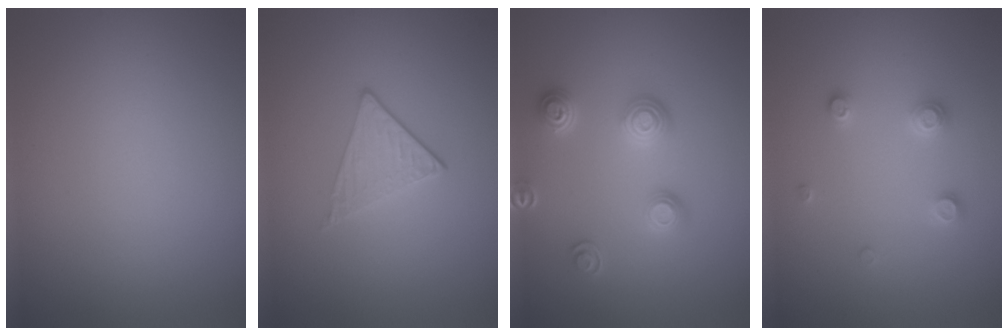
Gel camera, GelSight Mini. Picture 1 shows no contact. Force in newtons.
{"total": 1.7, "press": 1.4, "slide": 1.0}
{"total": 3.0, "press": 2.6, "slide": 1.3}
{"total": 1.8, "press": 1.7, "slide": 0.3}